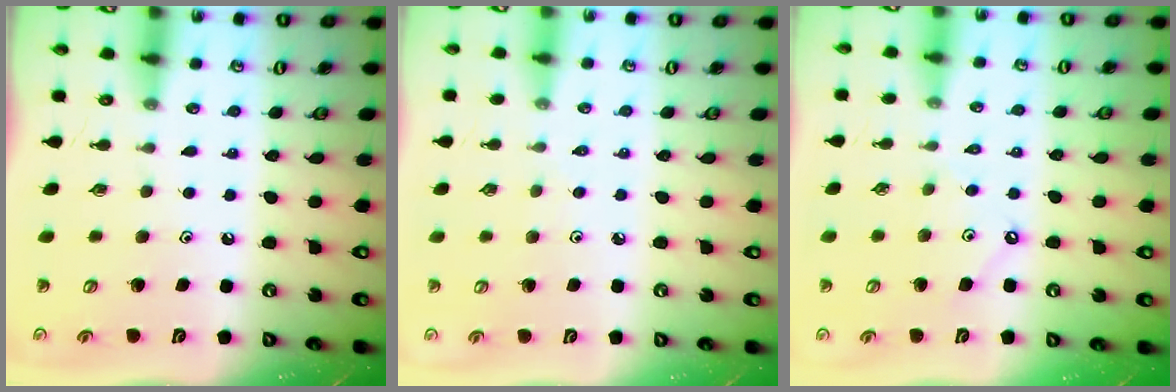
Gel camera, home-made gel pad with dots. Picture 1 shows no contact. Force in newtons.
{"total": 1.1, "press": 1.0, "slide": 0.4}
{"total": 2.8, "press": 2.8, "slide": 0.4}